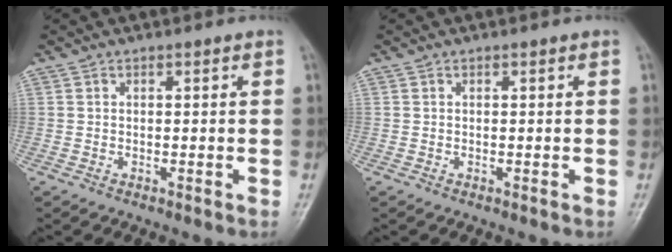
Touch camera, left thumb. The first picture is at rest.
{"total": 0.0}